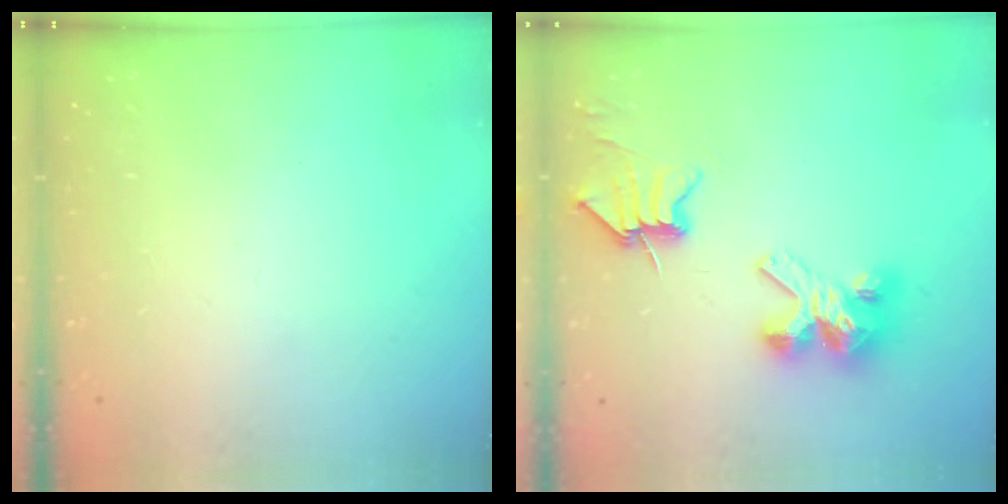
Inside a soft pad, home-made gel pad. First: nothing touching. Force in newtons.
{"total": 9.8, "press": 9.8, "slide": 1.0}